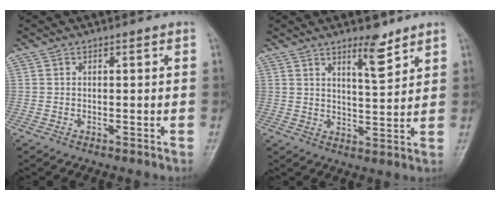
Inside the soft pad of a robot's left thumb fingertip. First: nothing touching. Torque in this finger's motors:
{"motor_torque": [0.04, -0.02, -0.25, -0.30, 0.03]}